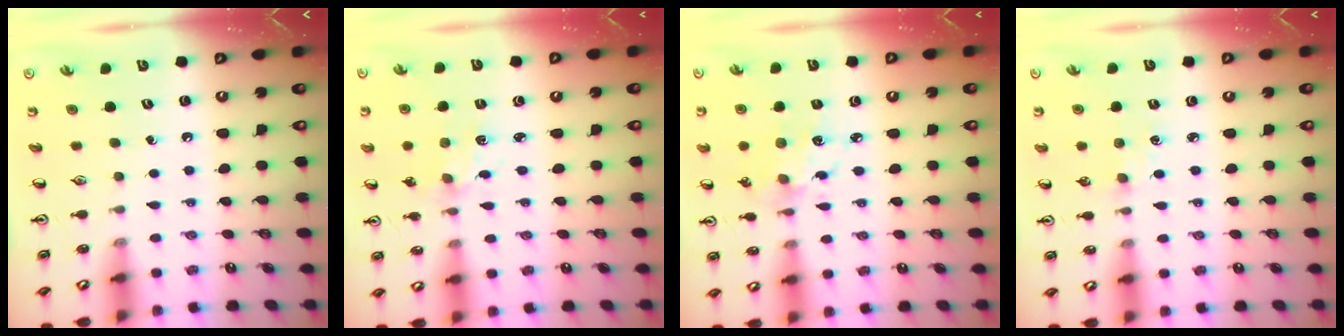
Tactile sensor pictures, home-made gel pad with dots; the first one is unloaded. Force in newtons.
{"total": 1.6, "press": 1.6, "slide": 0.5}
{"total": 7.0, "press": 7.0, "slide": 0.4}
{"total": 2.7, "press": 2.7, "slide": 0.4}